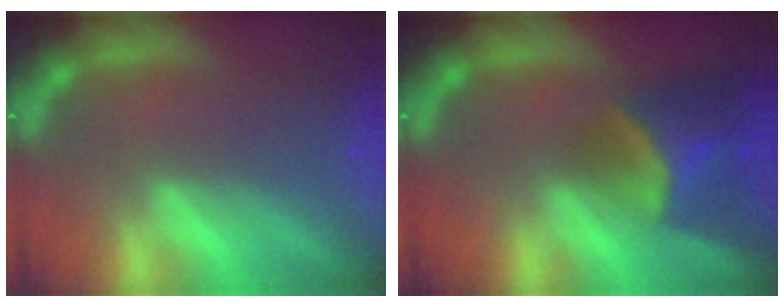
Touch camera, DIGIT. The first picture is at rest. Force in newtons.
{"total": 7.4}